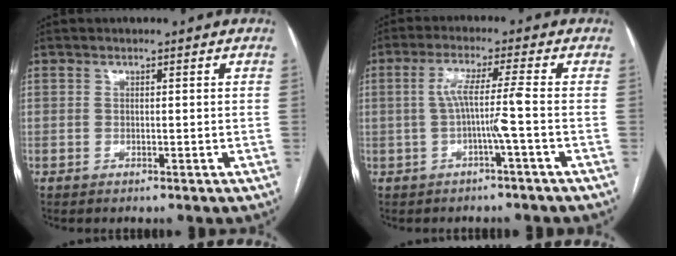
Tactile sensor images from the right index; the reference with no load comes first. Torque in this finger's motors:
{"motor_torque": [0.83, -0.07, 0.43, 0.09]}